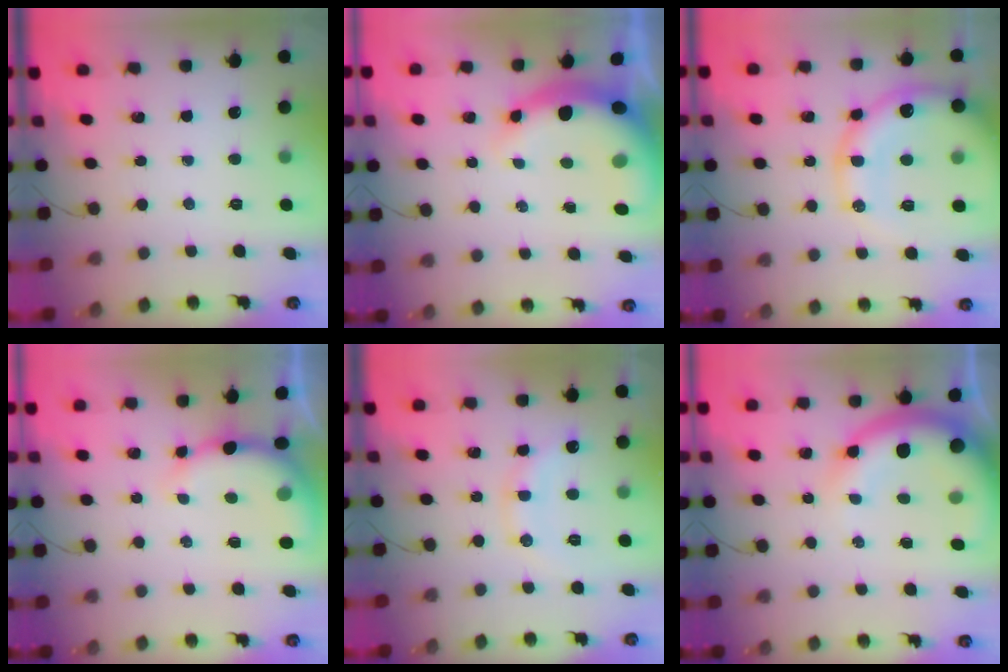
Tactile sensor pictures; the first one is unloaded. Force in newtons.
{"total": 10.5, "press": 10.2, "slide": 2.2}
{"total": 19.4, "press": 19.0, "slide": 3.5}
{"total": 7.9, "press": 7.7, "slide": 1.4}
{"total": 10.6, "press": 10.6, "slide": 0.1}
{"total": 12.5, "press": 12.2, "slide": 2.8}